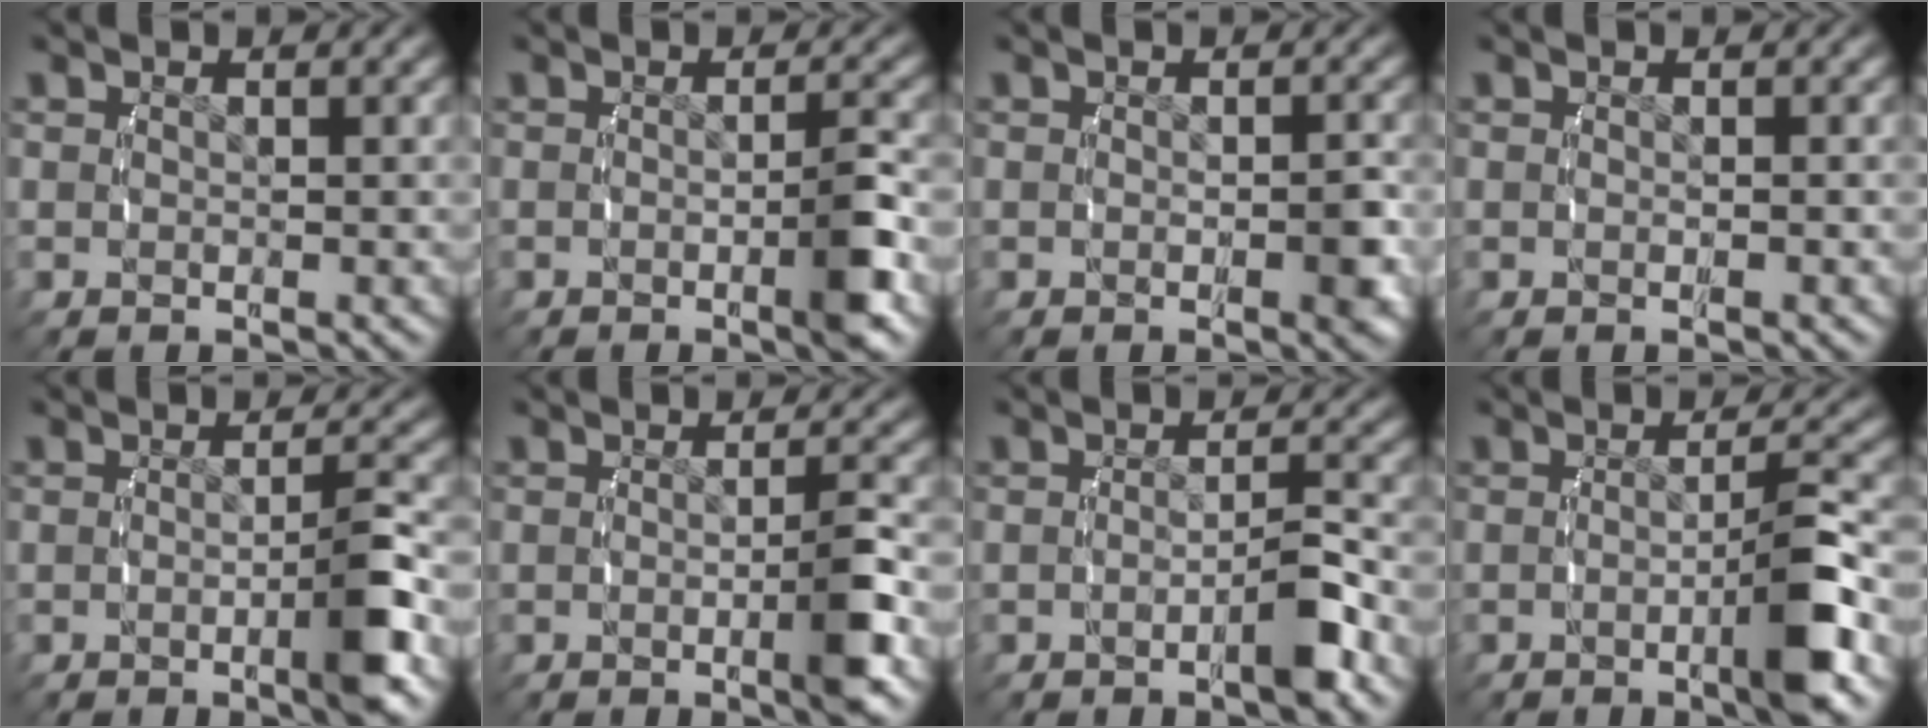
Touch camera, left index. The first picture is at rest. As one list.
[{"total": 2.9, "force": [-0.9, 0.2, 2.7], "torque": [-0.040, 0.000, -0.017]}, {"total": 1.5, "force": [-0.6, 0.4, 1.3], "torque": [-0.020, -0.005, -0.008]}, {"total": 0.0}, {"total": 3.5, "force": [-1.2, 0.1, 3.3], "torque": [-0.048, 0.001, -0.022]}, {"total": 3.2, "force": [-1.0, 0.1, 3.0], "torque": [-0.043, 0.000, -0.019]}, {"total": 2.4, "force": [-1.3, 0.2, 2.1], "torque": [-0.027, 0.002, -0.025]}, {"total": 4.4, "force": [-1.4, 0.2, 4.2], "torque": [-0.059, 0.003, -0.026]}]